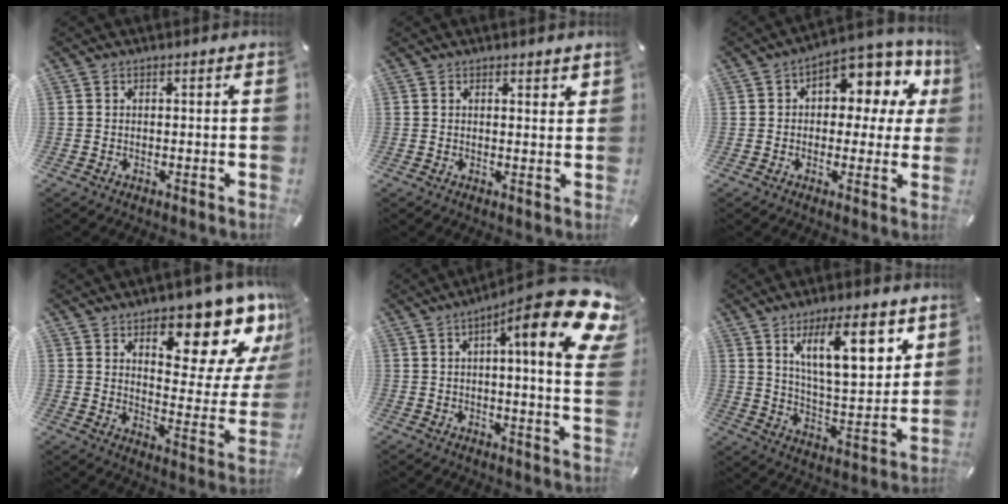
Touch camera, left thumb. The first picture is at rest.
{"total": 1.3, "force": [1.1, 0.5, 0.5], "torque": [-0.003, -0.003, 0.020]}
{"total": 10.4, "force": [4.4, 6.4, 6.9], "torque": [-0.088, -0.038, 0.078]}
{"total": 16.8, "force": [11.0, 7.7, 10.0], "torque": [-0.100, -0.106, 0.177]}
{"total": 20.9, "force": [8.7, 4.7, 18.5], "torque": [-0.260, -0.061, 0.122]}
{"total": 16.8, "force": [9.0, 6.2, 12.7], "torque": [-0.200, -0.031, 0.144]}